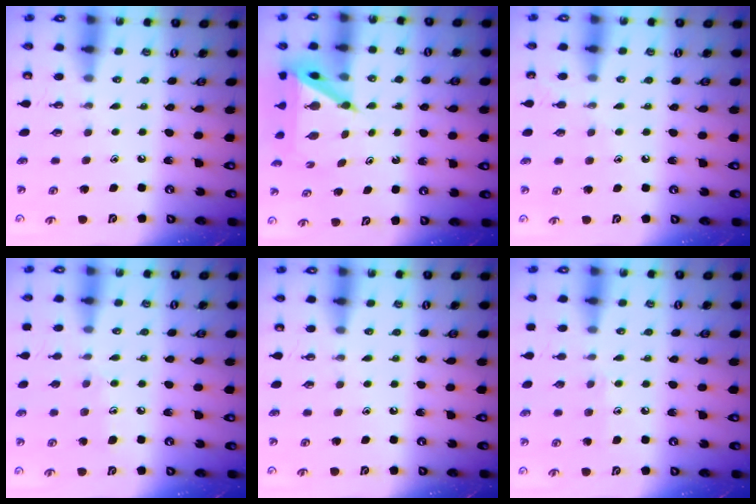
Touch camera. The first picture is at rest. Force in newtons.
{"total": 6.8, "press": 6.7, "slide": 0.5}
{"total": 4.5, "press": 4.5, "slide": 0.4}
{"total": 7.0, "press": 7.0, "slide": 0.6}
{"total": 0.0}
{"total": 6.2, "press": 6.2, "slide": 0.7}